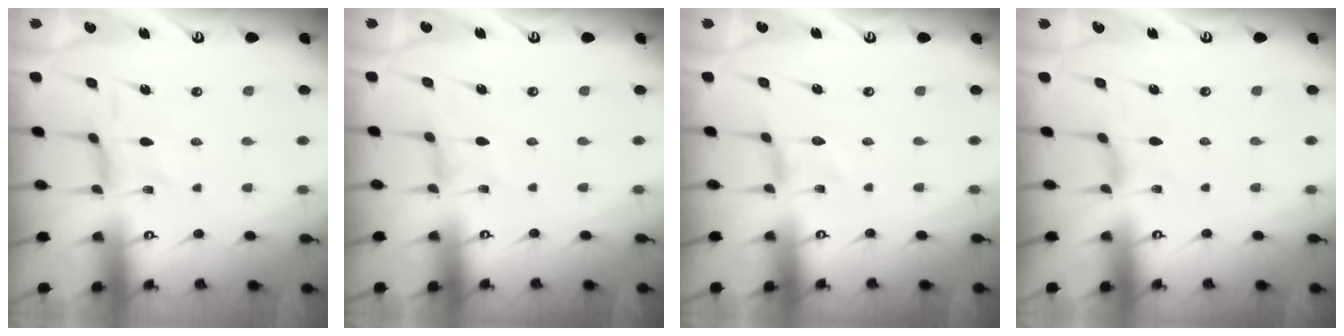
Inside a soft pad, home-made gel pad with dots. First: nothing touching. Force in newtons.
{"total": 0.0}
{"total": 0.0}
{"total": 1.2, "press": 1.2, "slide": 0.3}